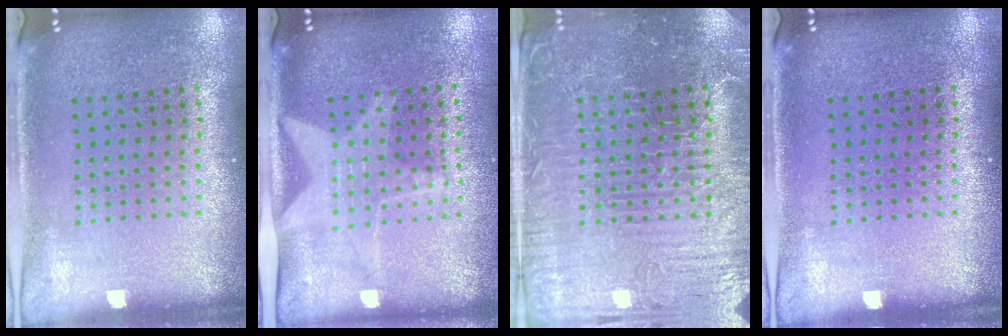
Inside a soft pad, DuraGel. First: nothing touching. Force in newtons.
{"total": 1.8, "press": 1.5, "slide": 1.0}
{"total": 4.1, "press": 3.9, "slide": 1.0}
{"total": 0.0}